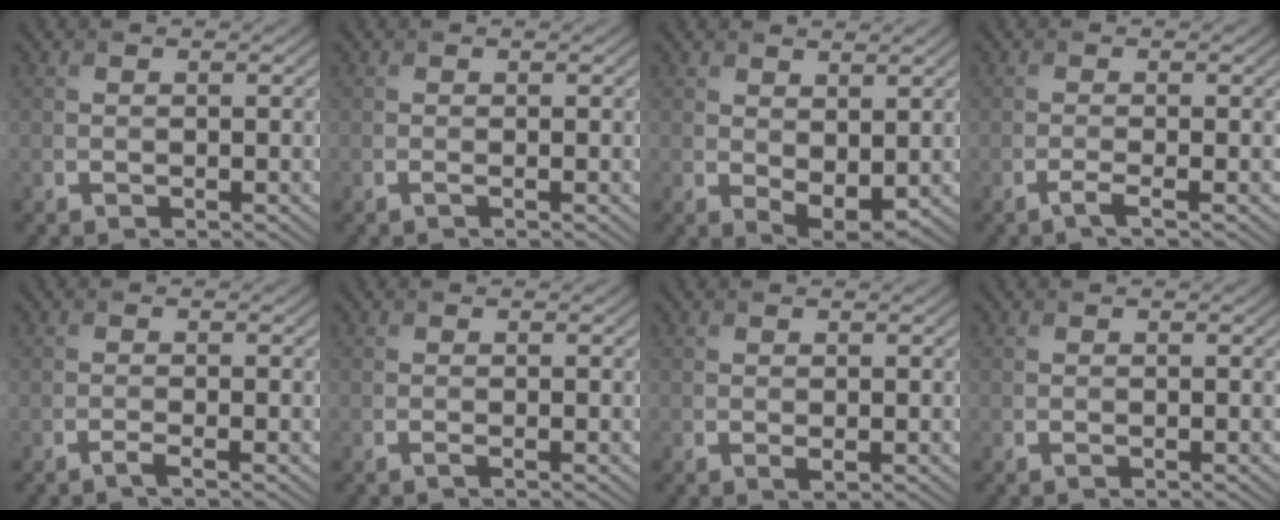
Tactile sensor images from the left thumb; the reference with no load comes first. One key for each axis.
{"total": 0.5, "fx": -0.1, "fy": 0.0, "fz": 0.5, "tx": -0.015, "ty": -0.004, "tz": -0.003}
{"total": 3.4, "fx": 0.9, "fy": 1.9, "fz": 2.6, "tx": -0.049, "ty": -0.011, "tz": 0.024}
{"total": 1.5, "fx": -0.8, "fy": 0.2, "fz": 1.3, "tx": -0.022, "ty": 0.002, "tz": -0.023}
{"total": 1.2, "fx": -0.7, "fy": 0.1, "fz": 0.9, "tx": -0.014, "ty": 0.001, "tz": -0.021}
{"total": 0.5, "fx": -0.2, "fy": 0.0, "fz": 0.5, "tx": -0.014, "ty": -0.003, "tz": -0.005}
{"total": 0.6, "fx": 0.1, "fy": 0.2, "fz": 0.5, "tx": -0.010, "ty": -0.003, "tz": 0.001}
{"total": 0.0}